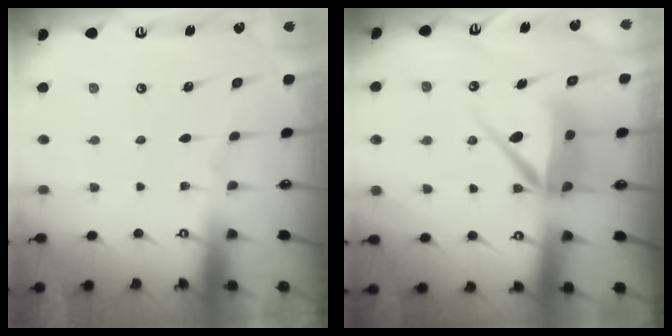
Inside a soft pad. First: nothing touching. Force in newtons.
{"total": 10.0, "press": 9.9, "slide": 1.4}